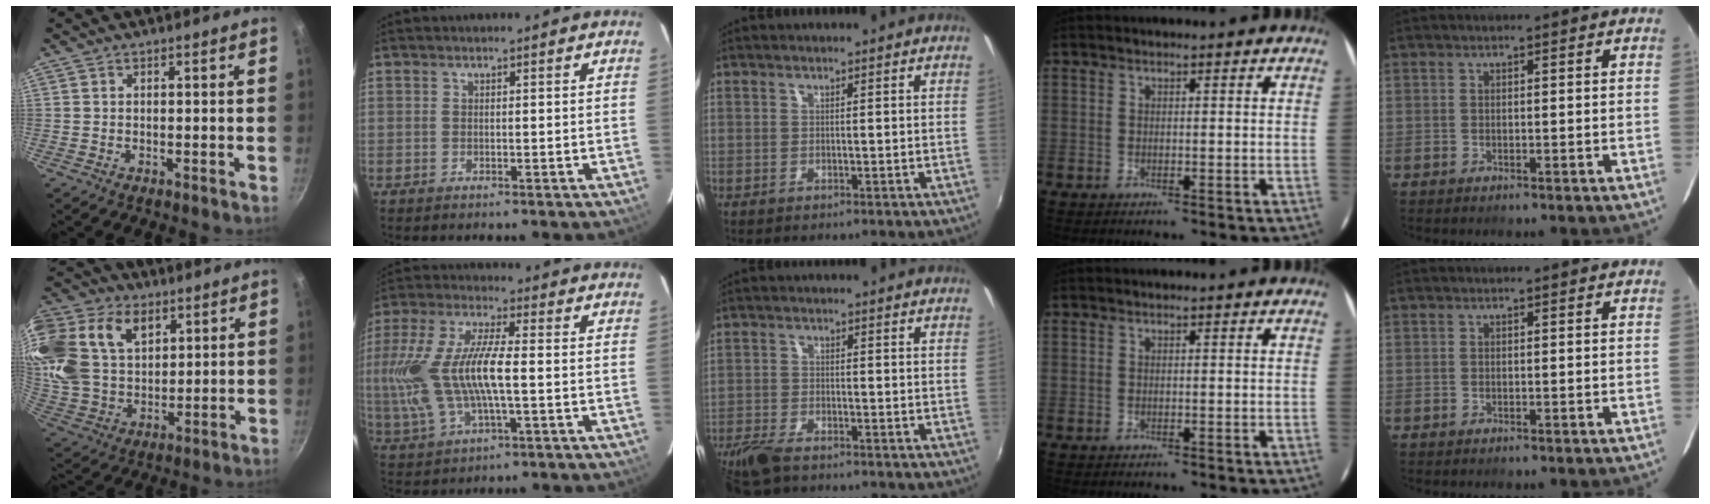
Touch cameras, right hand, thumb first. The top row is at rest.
{"thumb": {"total": 27.4, "force": [11.6, 18.6, 16.5], "torque": [-0.370, 0.024, 0.216]}, "index": {"total": 17.8, "force": [-1.3, 6.5, 16.5], "torque": [-0.337, -0.005, -0.020]}, "middle": {"total": 7.4, "force": [-5.9, 2.3, 3.8], "torque": [-0.107, -0.024, -0.117]}}